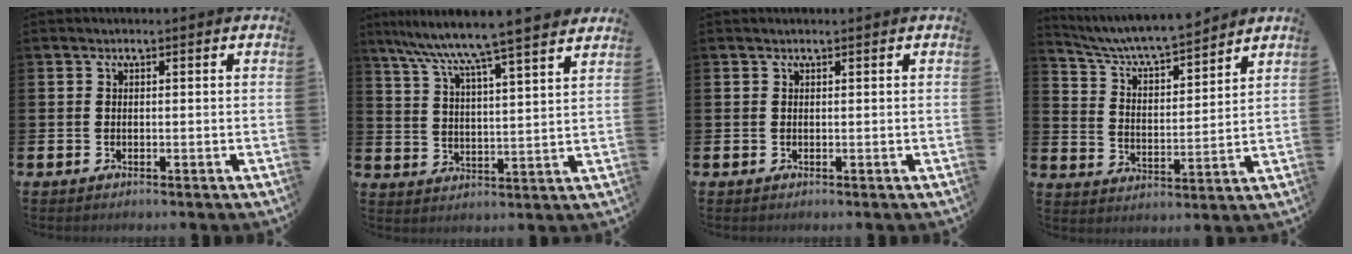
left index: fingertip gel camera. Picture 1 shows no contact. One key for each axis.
{"total": 8.8, "fx": 8.2, "fy": -0.1, "fz": 3.3, "tx": -0.087, "ty": -0.059, "tz": 0.137}
{"total": 0.0}
{"total": 6.5, "fx": 6.2, "fy": 0.6, "fz": 1.9, "tx": -0.067, "ty": -0.048, "tz": 0.103}